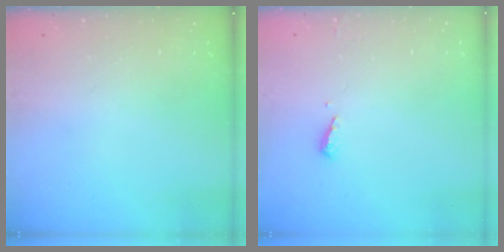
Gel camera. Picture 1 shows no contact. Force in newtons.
{"total": 5.1, "press": 5.1, "slide": 0.5}